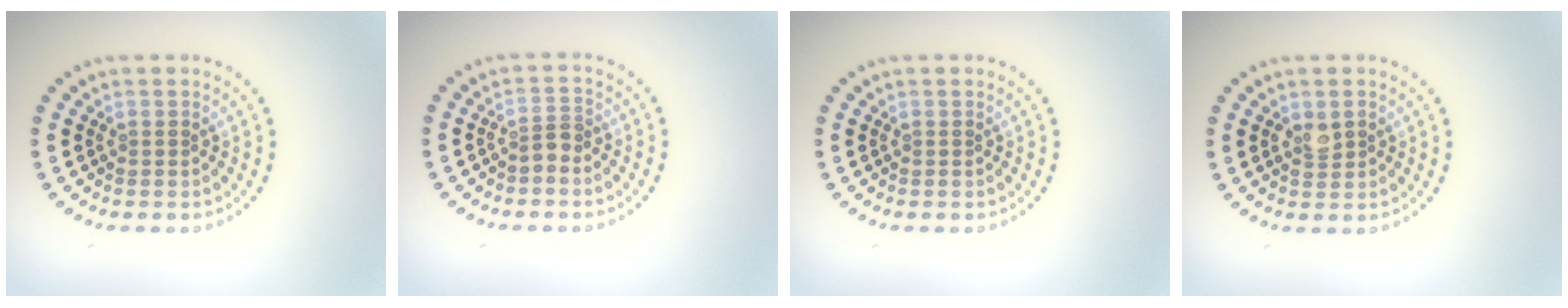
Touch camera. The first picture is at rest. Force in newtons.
{"total": 1.7, "press": 1.4, "slide": 1.0}
{"total": 0.0}
{"total": 1.4, "press": 1.4, "slide": 0.2}